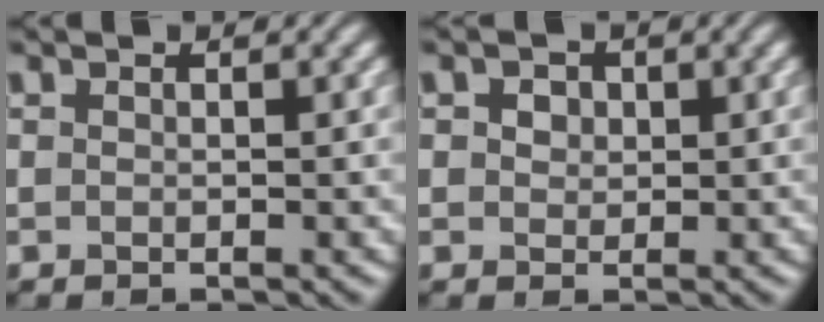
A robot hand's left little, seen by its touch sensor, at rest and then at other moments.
{"total": 2.4, "force": [1.1, 1.7, 1.2], "torque": [-0.019, 0.014, 0.002]}